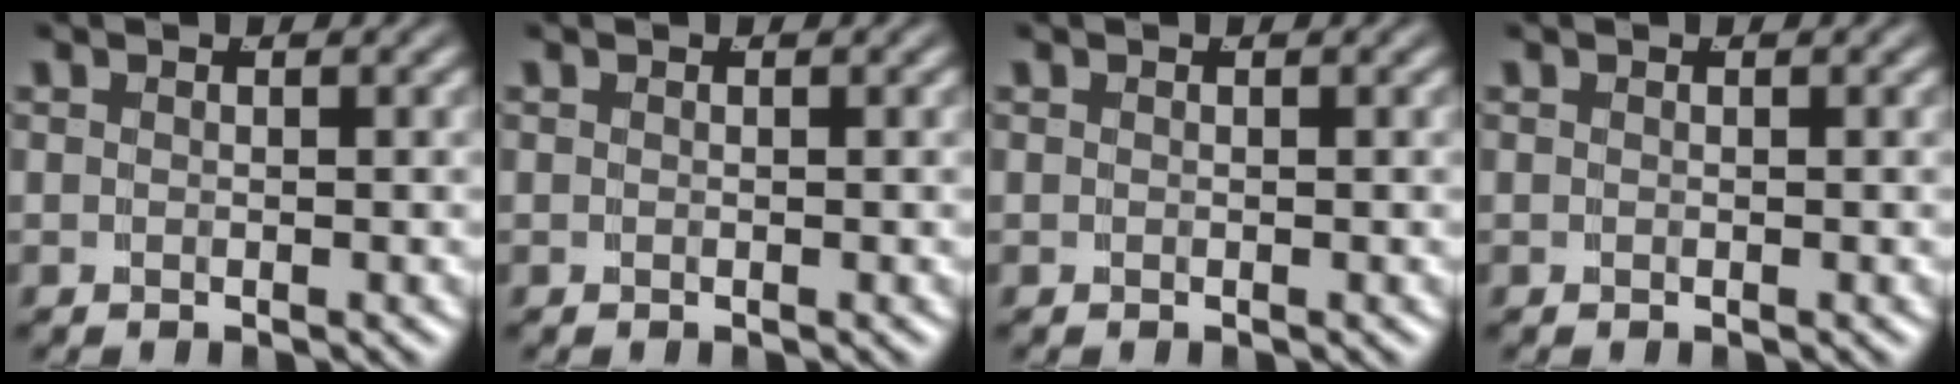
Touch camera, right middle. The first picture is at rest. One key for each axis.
{"total": 0.0}
{"total": 0.0}
{"total": 0.0}